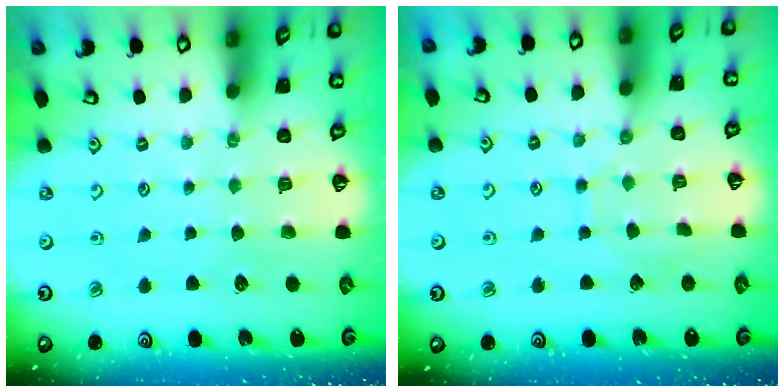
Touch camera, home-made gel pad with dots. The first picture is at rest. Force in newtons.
{"total": 6.0, "press": 5.9, "slide": 0.6}